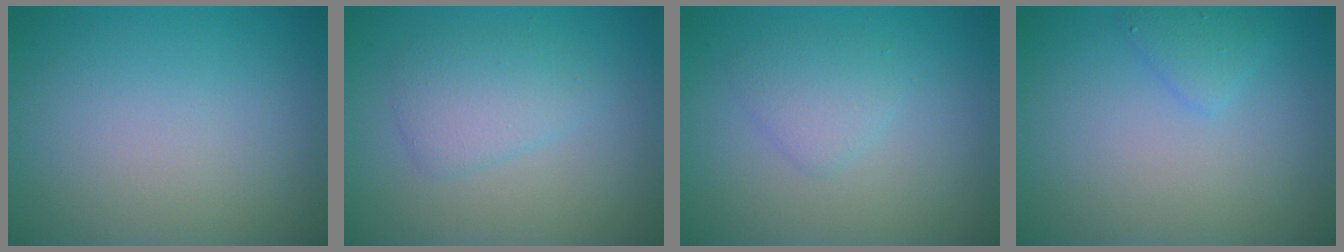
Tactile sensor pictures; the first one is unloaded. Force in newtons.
{"total": 2.6, "press": 2.6, "slide": 0.1}
{"total": 1.9, "press": 1.9, "slide": 0.2}
{"total": 1.4, "press": 1.4, "slide": 0.1}